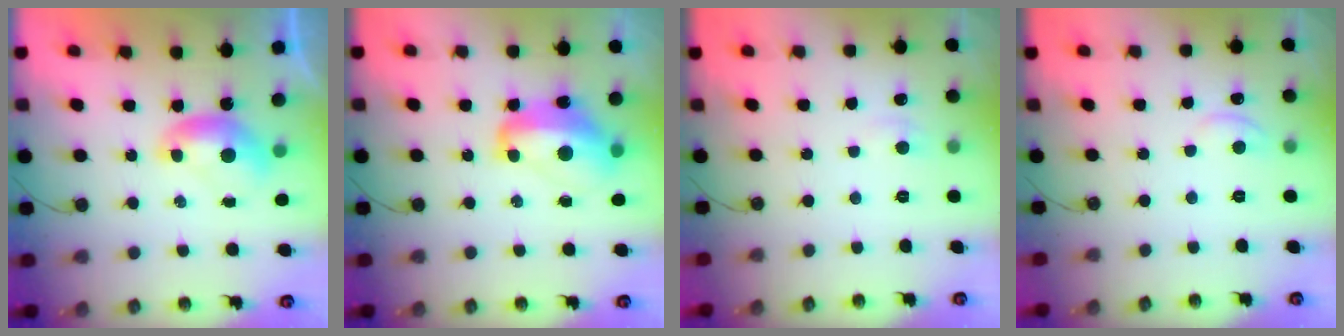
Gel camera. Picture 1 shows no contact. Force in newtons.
{"total": 9.5, "press": 9.4, "slide": 1.3}
{"total": 1.9, "press": 1.8, "slide": 0.4}
{"total": 1.5, "press": 1.4, "slide": 0.5}